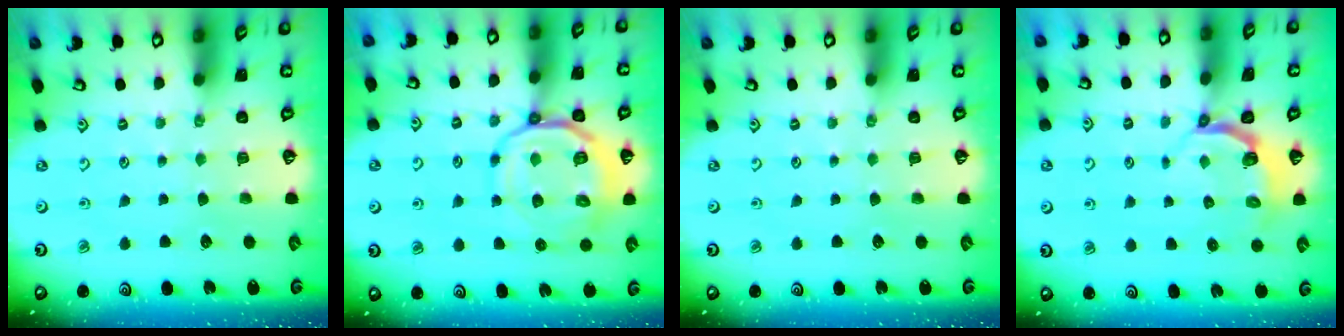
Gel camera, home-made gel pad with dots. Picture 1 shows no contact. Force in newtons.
{"total": 13.9, "press": 13.8, "slide": 1.8}
{"total": 0.0}
{"total": 3.9, "press": 3.0, "slide": 2.6}